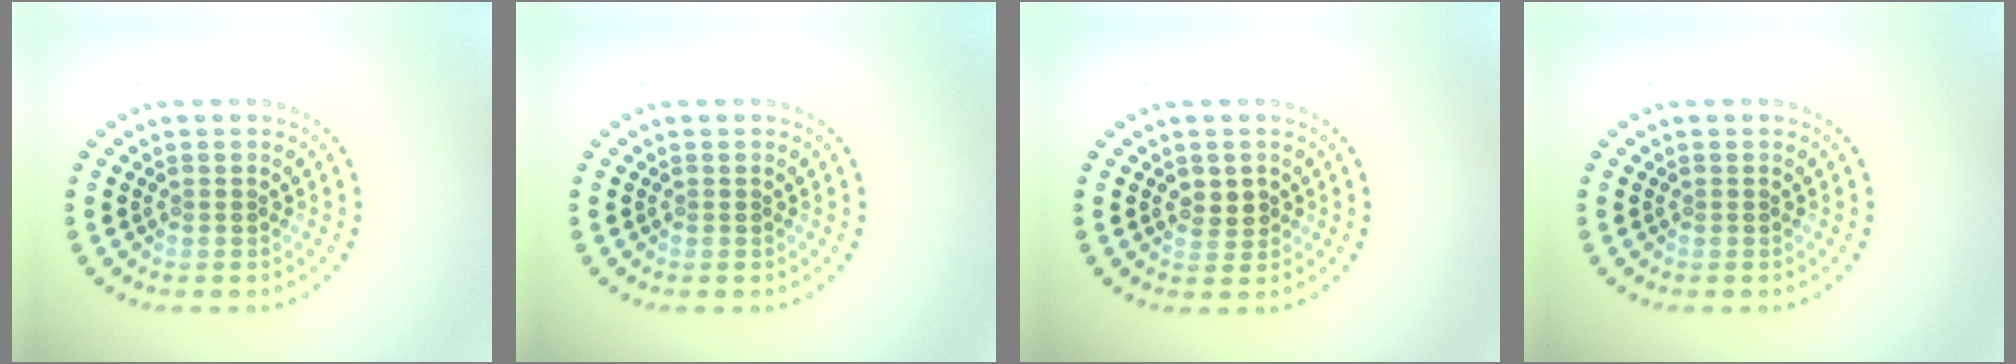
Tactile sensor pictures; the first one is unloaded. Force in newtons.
{"total": 0.0}
{"total": 1.8, "press": 1.7, "slide": 0.6}
{"total": 0.0}